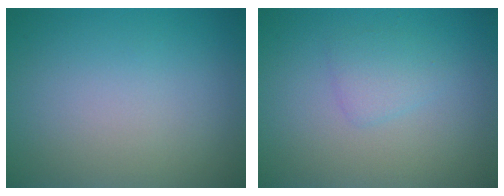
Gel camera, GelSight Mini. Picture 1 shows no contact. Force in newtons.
{"total": 1.6, "press": 1.6, "slide": 0.0}